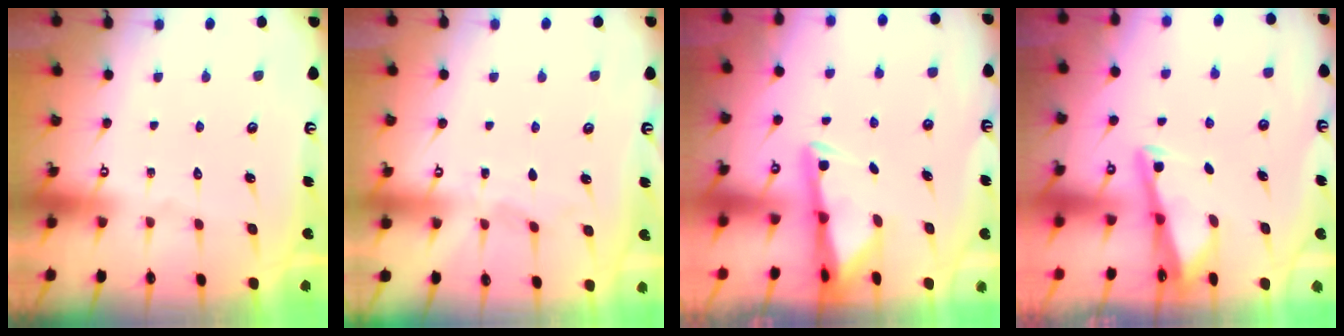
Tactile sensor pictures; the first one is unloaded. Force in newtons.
{"total": 3.5, "press": 3.5, "slide": 0.4}
{"total": 3.0, "press": 2.9, "slide": 0.6}
{"total": 2.8, "press": 2.8, "slide": 0.3}